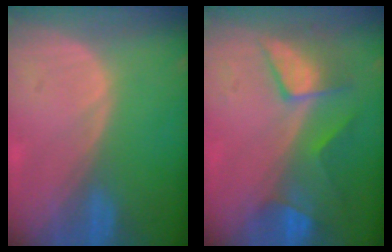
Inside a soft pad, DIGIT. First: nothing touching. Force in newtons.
{"total": 7.5, "press": 7.0, "slide": 2.6}